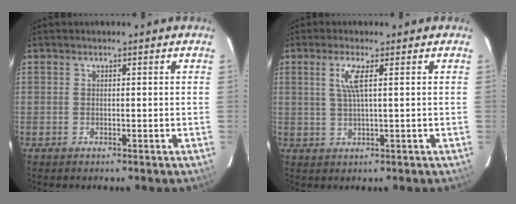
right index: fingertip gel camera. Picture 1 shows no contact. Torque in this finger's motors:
{"motor_torque": [0.57, 0.23, 0.10, 0.09]}